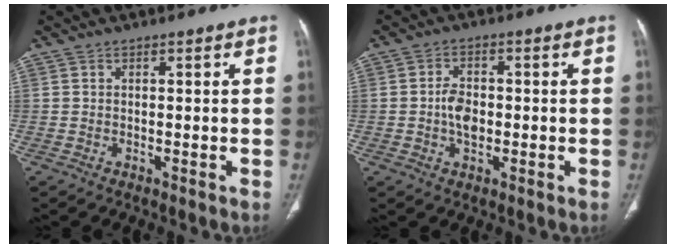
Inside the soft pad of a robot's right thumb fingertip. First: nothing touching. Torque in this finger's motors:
{"motor_torque": [2.45, 2.40, 0.53, -0.57, 0.10]}